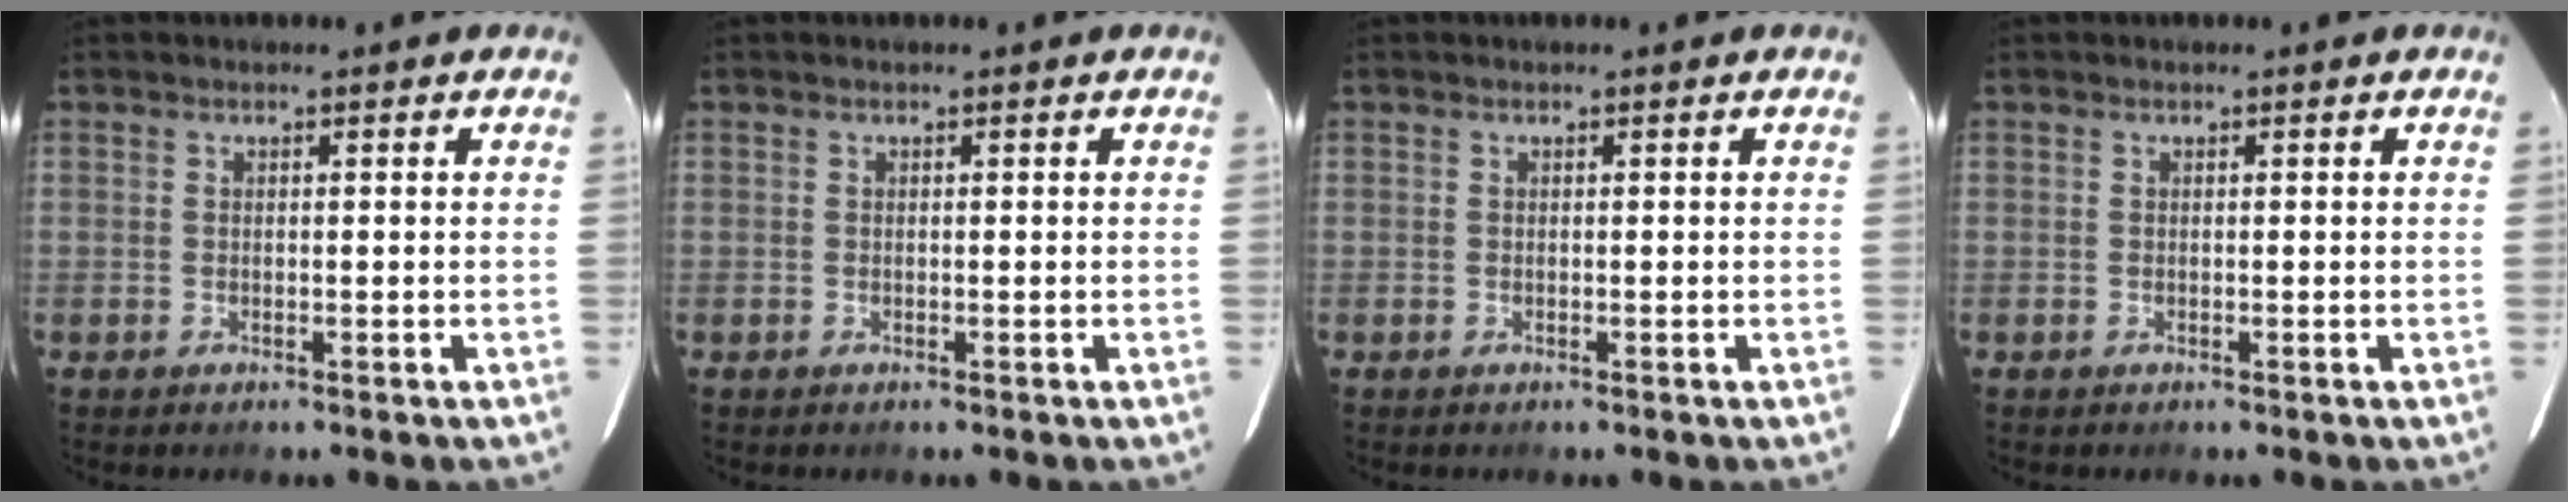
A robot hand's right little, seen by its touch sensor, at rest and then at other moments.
{"total": 0.0}
{"total": 0.0}
{"total": 0.0}